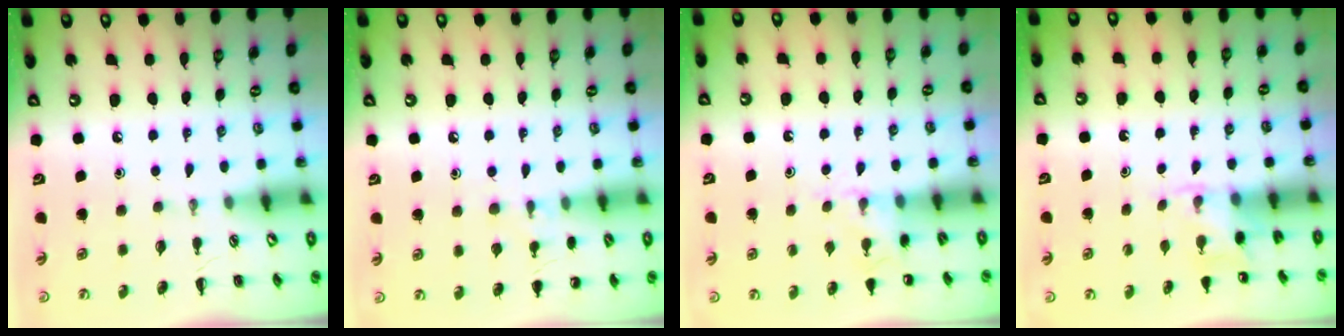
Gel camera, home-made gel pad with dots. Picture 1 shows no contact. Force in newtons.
{"total": 6.6, "press": 6.3, "slide": 1.9}
{"total": 6.1, "press": 5.9, "slide": 1.6}
{"total": 3.6, "press": 3.4, "slide": 1.2}